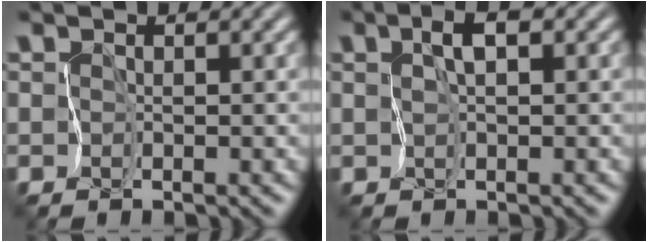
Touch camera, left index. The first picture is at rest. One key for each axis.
{"total": 2.5, "fx": 0.7, "fy": 0.9, "fz": 2.3, "tx": -0.037, "ty": 0.008, "tz": 0.010}